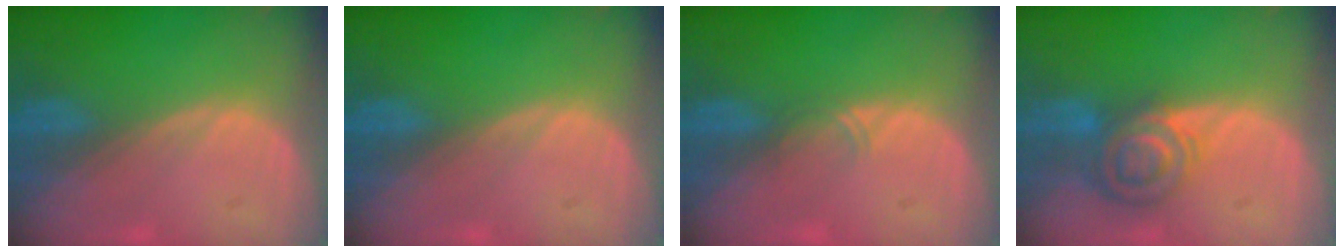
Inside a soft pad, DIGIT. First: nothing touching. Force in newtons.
{"total": 0.0}
{"total": 1.1, "press": 1.0, "slide": 0.6}
{"total": 7.3, "press": 6.3, "slide": 3.7}